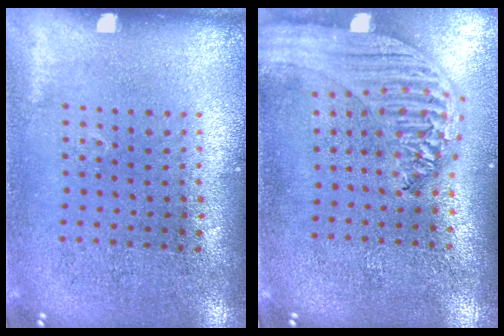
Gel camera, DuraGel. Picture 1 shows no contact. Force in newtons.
{"total": 2.3, "press": 2.0, "slide": 1.1}